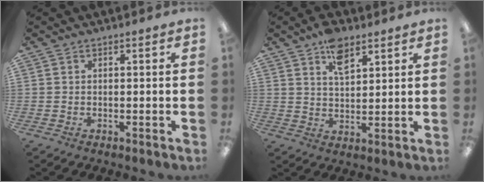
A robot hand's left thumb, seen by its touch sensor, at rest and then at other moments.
{"total": 7.5, "force": [4.9, 3.7, 4.4], "torque": [-0.066, -0.020, 0.083]}